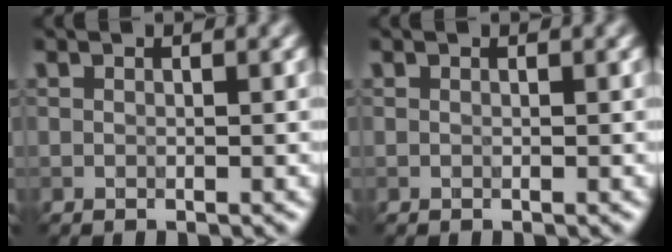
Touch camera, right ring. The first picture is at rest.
{"total": 0.0}